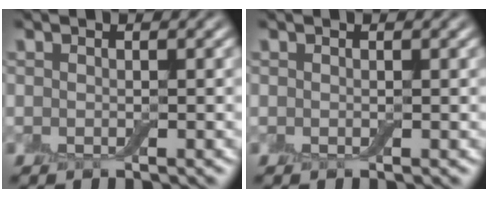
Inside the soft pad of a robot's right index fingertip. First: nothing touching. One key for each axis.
{"total": 0.0}